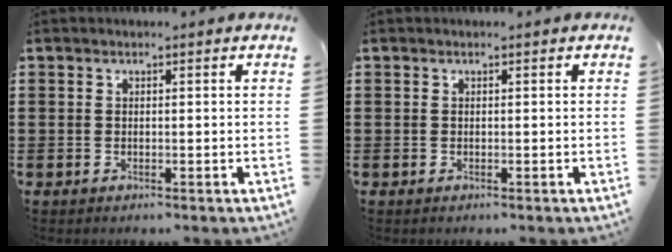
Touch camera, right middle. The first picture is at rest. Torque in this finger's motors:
{"motor_torque": [0.00, 0.00, 0.00, -0.01]}